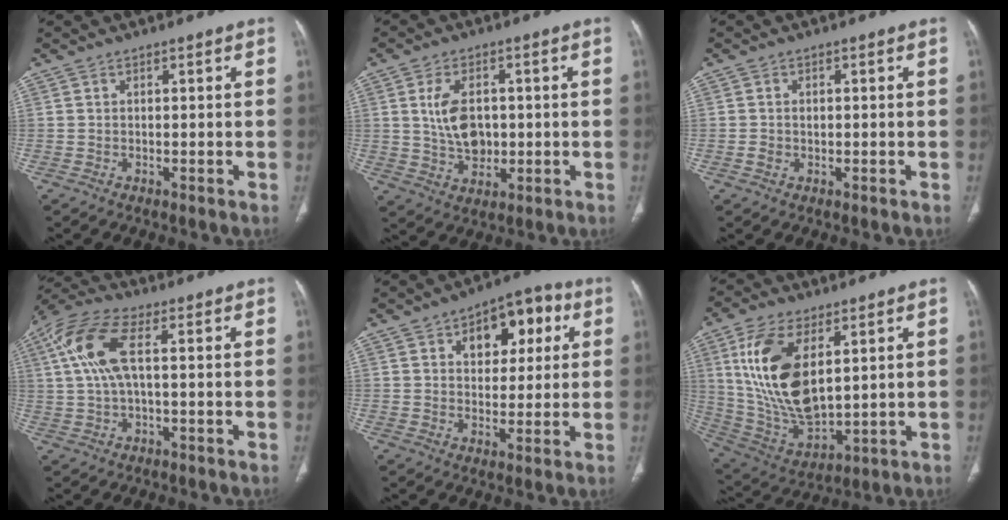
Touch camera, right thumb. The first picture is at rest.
{"total": 8.0, "force": [1.0, 5.2, 6.0], "torque": [-0.096, -0.003, 0.028]}
{"total": 1.4, "force": [0.0, 1.1, 0.8], "torque": [-0.014, 0.003, 0.005]}
{"total": 10.7, "force": [2.3, 4.1, 9.6], "torque": [-0.231, 0.029, 0.041]}
{"total": 12.1, "force": [4.5, 7.2, 8.6], "torque": [-0.070, 0.008, 0.061]}
{"total": 18.6, "force": [5.6, 9.2, 15.1], "torque": [-0.291, -0.025, 0.121]}